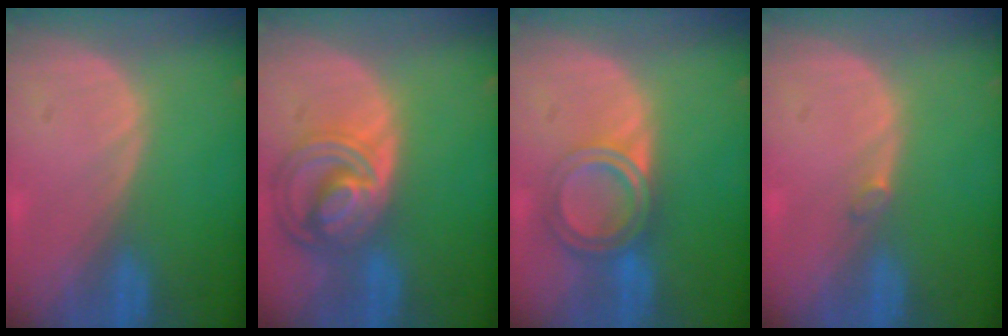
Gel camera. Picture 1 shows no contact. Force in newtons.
{"total": 8.8, "press": 7.6, "slide": 4.4}
{"total": 6.4, "press": 5.4, "slide": 3.5}
{"total": 0.8, "press": 0.8, "slide": 0.2}